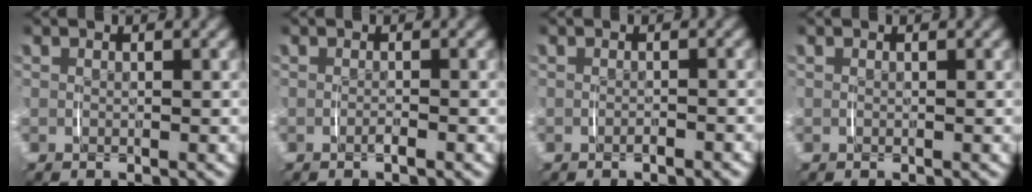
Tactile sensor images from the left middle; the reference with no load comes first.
{"total": 0.5, "force": [-0.3, 0.0, 0.4], "torque": [-0.009, 0.000, -0.009]}
{"total": 0.6, "force": [-0.5, 0.1, 0.3], "torque": [-0.005, 0.001, -0.011]}
{"total": 0.0}